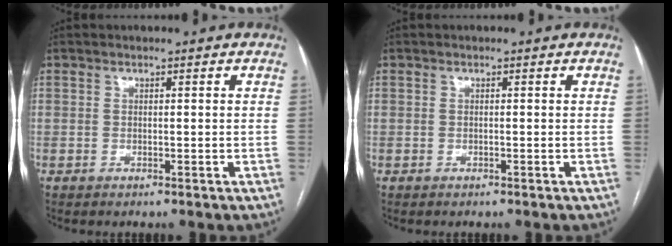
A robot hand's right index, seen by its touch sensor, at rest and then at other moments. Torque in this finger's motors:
{"motor_torque": [0.42, 0.25, -0.01, 0.01]}